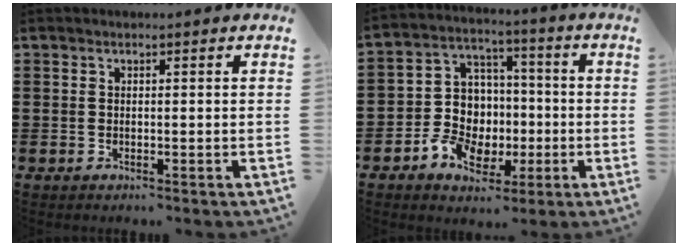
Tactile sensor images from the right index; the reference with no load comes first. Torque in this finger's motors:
{"motor_torque": [1.49, 0.65, 0.73, 0.15]}